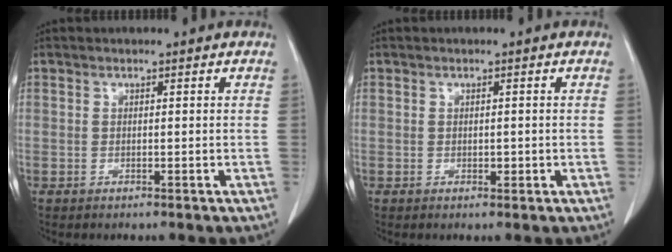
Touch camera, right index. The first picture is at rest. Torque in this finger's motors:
{"motor_torque": [-0.05, 0.09, -0.06, 0.00]}